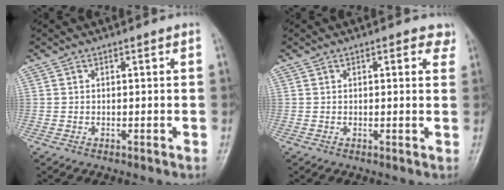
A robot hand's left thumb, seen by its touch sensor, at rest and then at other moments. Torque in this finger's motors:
{"motor_torque": [-0.06, -0.09, -0.16, -0.16, 0.05]}